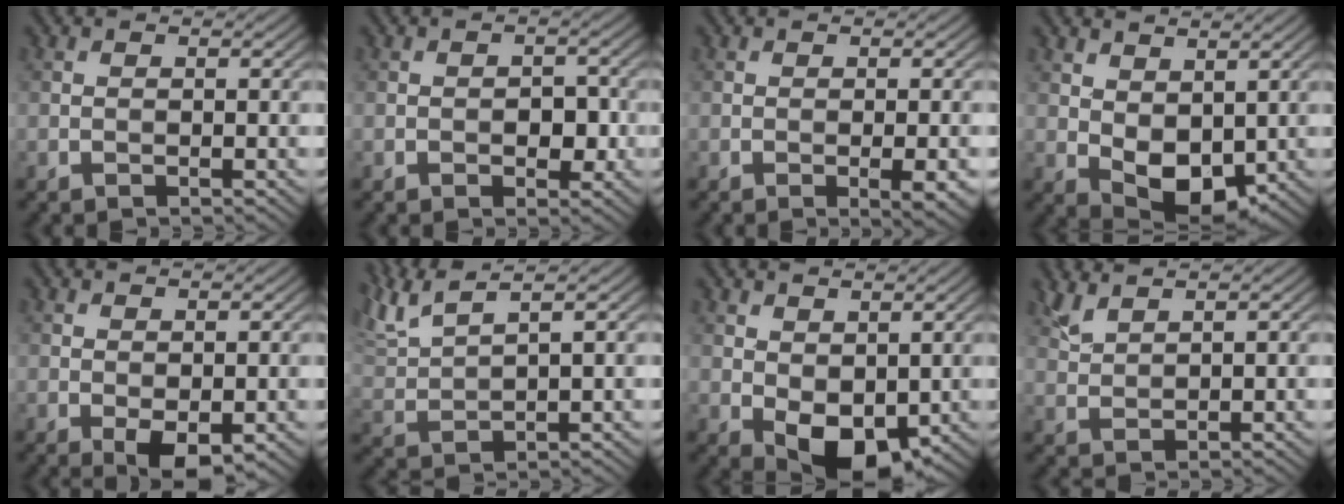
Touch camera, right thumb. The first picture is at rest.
{"total": 3.0, "force": [-0.5, 1.9, 2.3], "torque": [-0.034, -0.004, -0.008]}
{"total": 2.8, "force": [-0.9, 0.5, 2.6], "torque": [-0.044, -0.002, -0.011]}
{"total": 6.2, "force": [1.2, 3.8, 4.7], "torque": [-0.096, -0.008, 0.027]}
{"total": 3.4, "force": [-1.0, 1.5, 2.9], "torque": [-0.052, -0.004, -0.012]}
{"total": 7.2, "force": [5.3, 1.4, 4.7], "torque": [-0.114, 0.028, 0.108]}
{"total": 6.4, "force": [0.2, 4.0, 5.0], "torque": [-0.097, -0.011, 0.007]}
{"total": 2.7, "force": [2.3, 0.4, 1.3], "torque": [-0.040, 0.005, 0.058]}